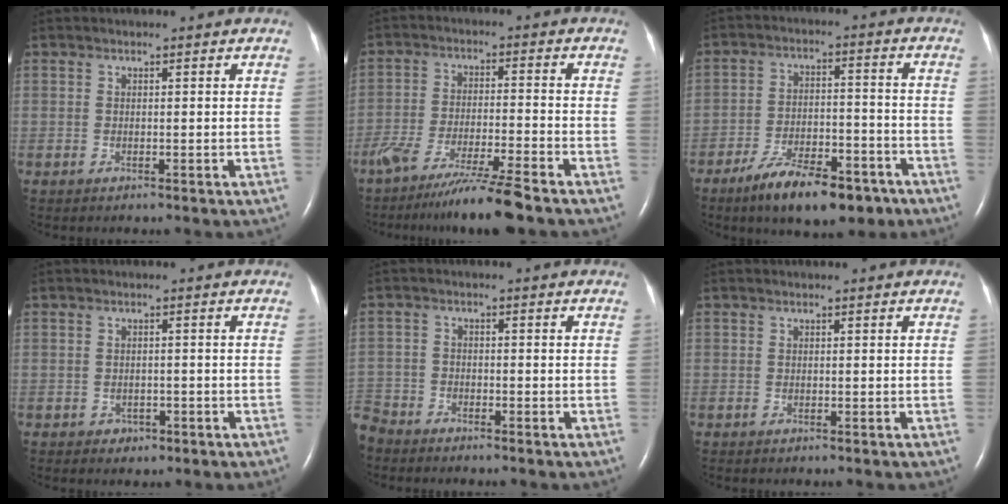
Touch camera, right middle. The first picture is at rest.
{"total": 9.9, "force": [-7.9, -0.7, 6.0], "torque": [-0.104, -0.033, -0.137]}
{"total": 12.4, "force": [-8.5, 4.3, 7.9], "torque": [-0.128, -0.001, -0.136]}
{"total": 1.6, "force": [-0.8, 1.4, 0.3], "torque": [-0.006, 0.006, -0.004]}
{"total": 4.8, "force": [-4.5, 1.5, 0.2], "torque": [0.003, -0.008, -0.092]}
{"total": 0.0}